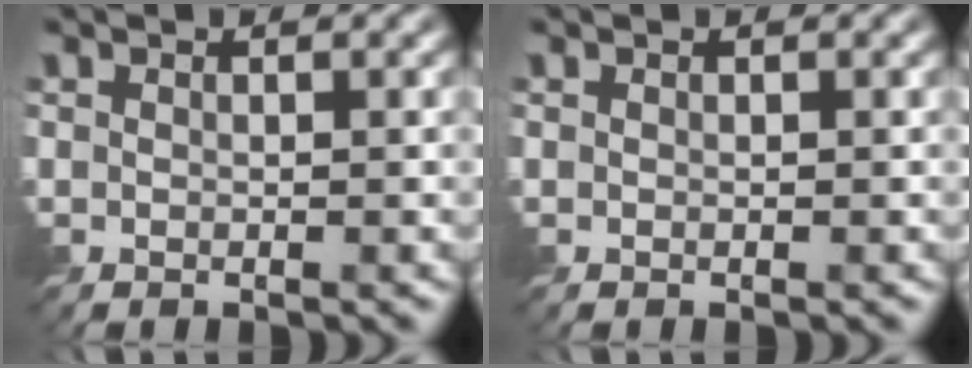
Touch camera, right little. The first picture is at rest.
{"total": 0.0}